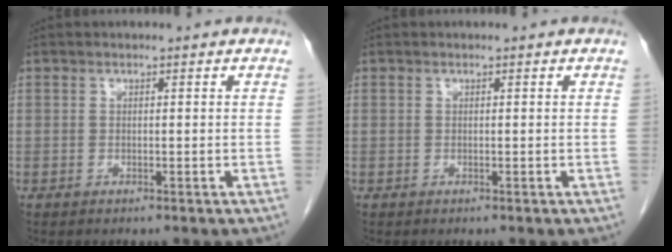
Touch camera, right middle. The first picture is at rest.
{"total": 0.0}